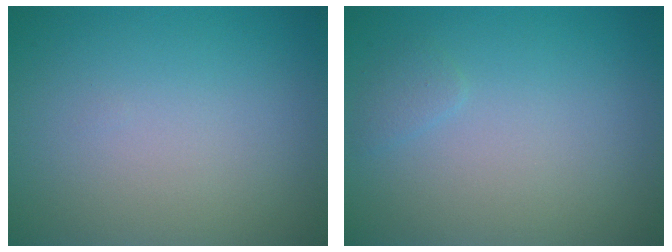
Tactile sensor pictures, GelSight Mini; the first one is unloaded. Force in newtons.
{"total": 0.8, "press": 0.8, "slide": 0.1}